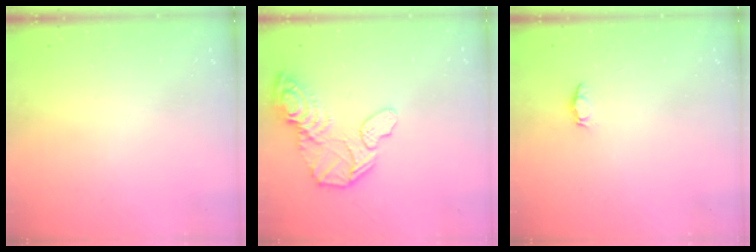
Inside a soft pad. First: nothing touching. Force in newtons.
{"total": 22.1, "press": 19.2, "slide": 10.8}
{"total": 2.5, "press": 2.5, "slide": 0.3}